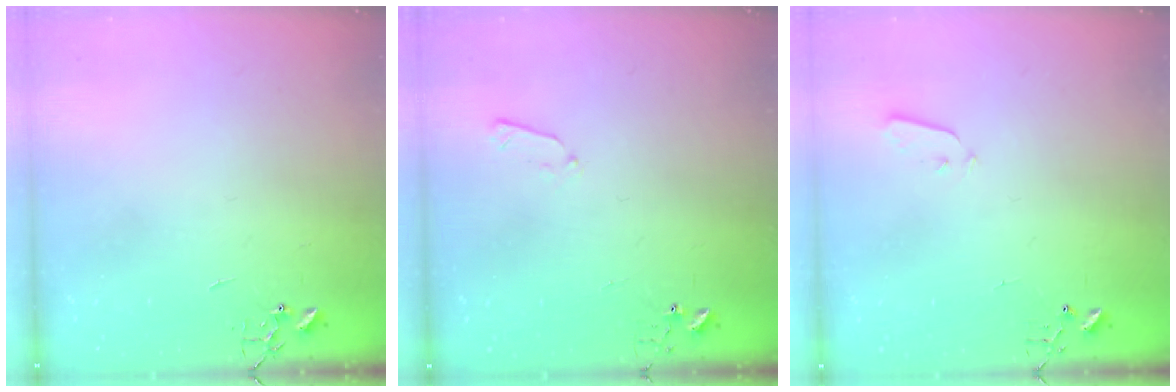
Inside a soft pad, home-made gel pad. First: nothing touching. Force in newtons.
{"total": 3.4, "press": 3.4, "slide": 0.5}
{"total": 2.5, "press": 2.5, "slide": 0.4}